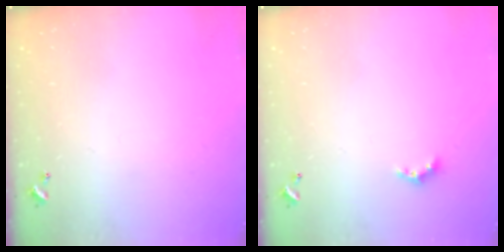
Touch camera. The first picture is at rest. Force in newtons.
{"total": 2.8, "press": 2.7, "slide": 0.6}